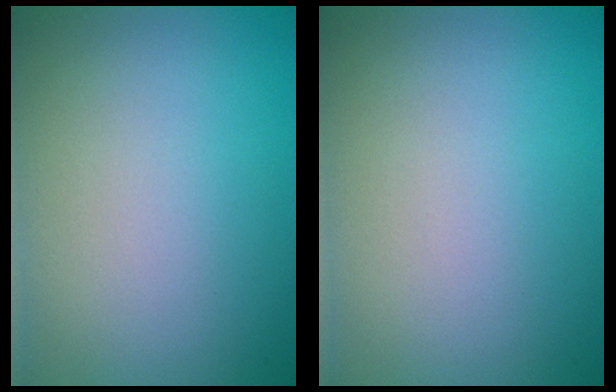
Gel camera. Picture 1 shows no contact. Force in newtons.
{"total": 0.0}